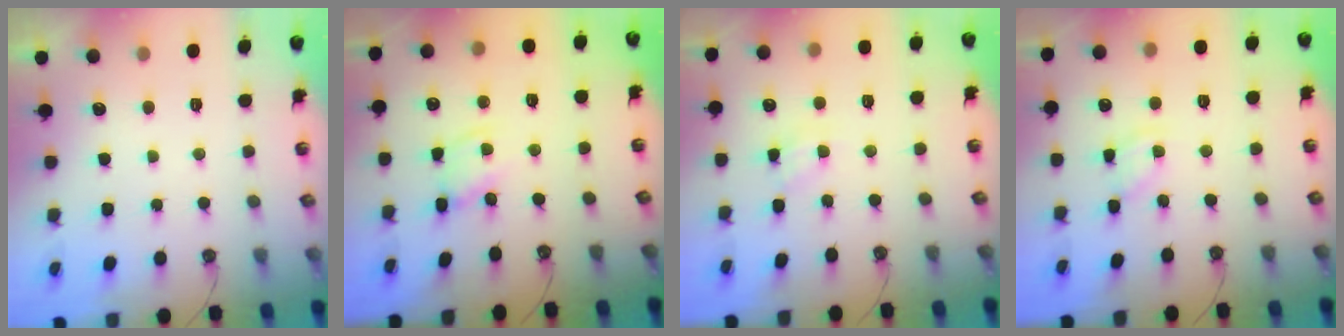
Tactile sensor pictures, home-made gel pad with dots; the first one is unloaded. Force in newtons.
{"total": 2.6, "press": 2.6, "slide": 0.4}
{"total": 3.9, "press": 3.9, "slide": 0.7}
{"total": 3.4, "press": 3.4, "slide": 0.2}